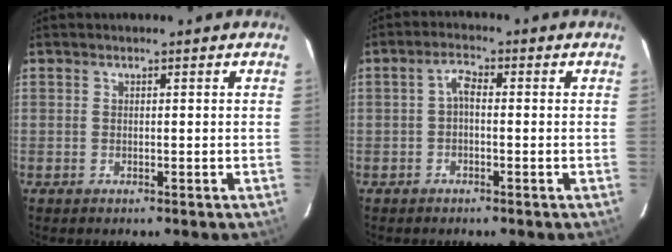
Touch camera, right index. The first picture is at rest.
{"total": 2.1, "force": [-0.5, 0.6, 1.9], "torque": [-0.040, 0.008, -0.011]}